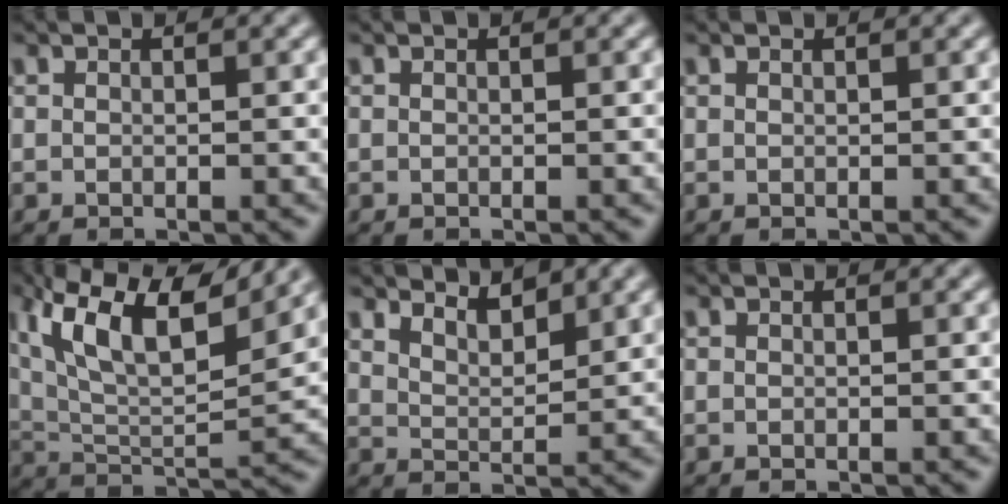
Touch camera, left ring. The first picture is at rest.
{"total": 0.0}
{"total": 0.0}
{"total": 12.0, "force": [6.8, 4.2, 8.9], "torque": [-0.165, 0.020, 0.118]}
{"total": 3.4, "force": [3.2, 0.6, 1.1], "torque": [-0.014, -0.004, 0.044]}
{"total": 0.0}